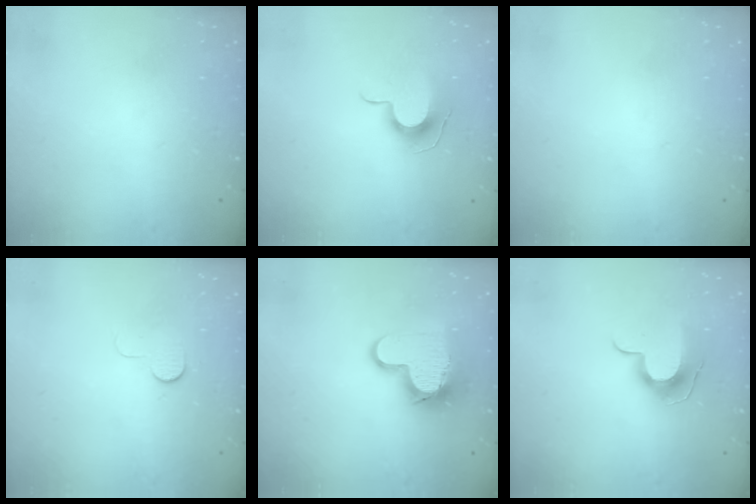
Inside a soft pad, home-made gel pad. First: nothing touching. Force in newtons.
{"total": 9.2, "press": 9.2, "slide": 0.5}
{"total": 0.0}
{"total": 5.3, "press": 5.3, "slide": 0.5}
{"total": 13.2, "press": 13.2, "slide": 1.1}
{"total": 9.5, "press": 9.5, "slide": 0.4}